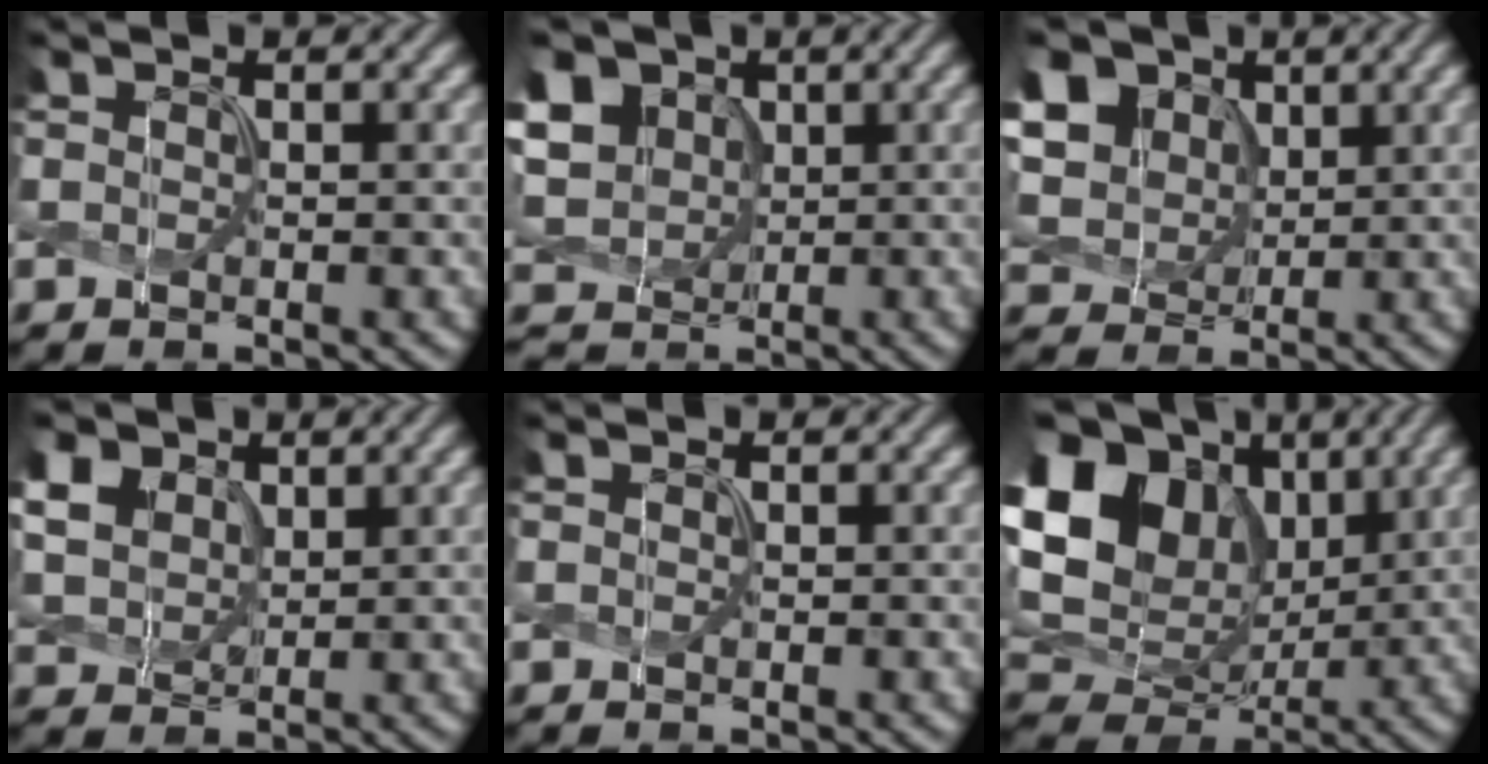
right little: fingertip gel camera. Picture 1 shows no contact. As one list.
[{"total": 9.4, "force": [2.7, 7.6, 4.8], "torque": [-0.117, 0.020, 0.035]}, {"total": 10.6, "force": [4.3, 8.1, 5.3], "torque": [-0.138, 0.028, 0.076]}, {"total": 8.0, "force": [3.7, 5.8, 4.1], "torque": [-0.137, 0.022, 0.066]}, {"total": 0.0}, {"total": 18.6, "force": [5.8, 13.7, 11.2], "torque": [-0.262, 0.048, 0.103]}]